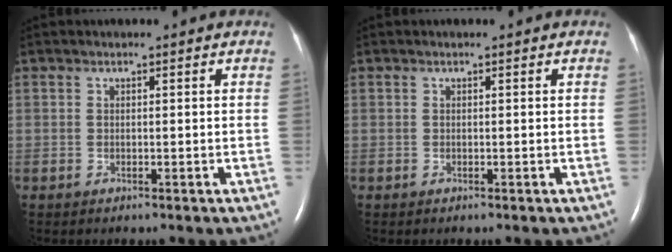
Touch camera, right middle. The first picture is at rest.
{"total": 0.0}